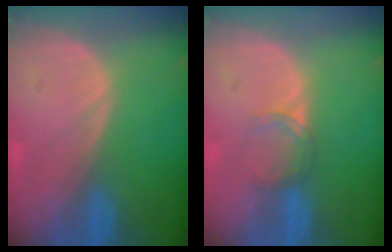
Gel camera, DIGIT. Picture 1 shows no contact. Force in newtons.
{"total": 2.2, "press": 2.2, "slide": 0.2}